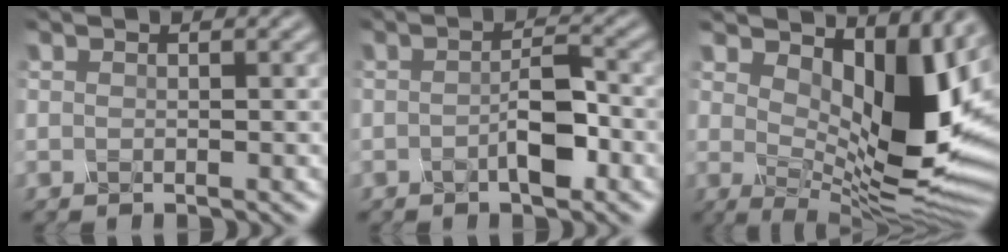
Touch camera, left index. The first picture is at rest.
{"total": 2.4, "force": [-1.0, 0.3, 2.1], "torque": [-0.050, 0.005, -0.013]}
{"total": 11.8, "force": [2.7, 5.5, 10.1], "torque": [-0.156, -0.015, 0.056]}